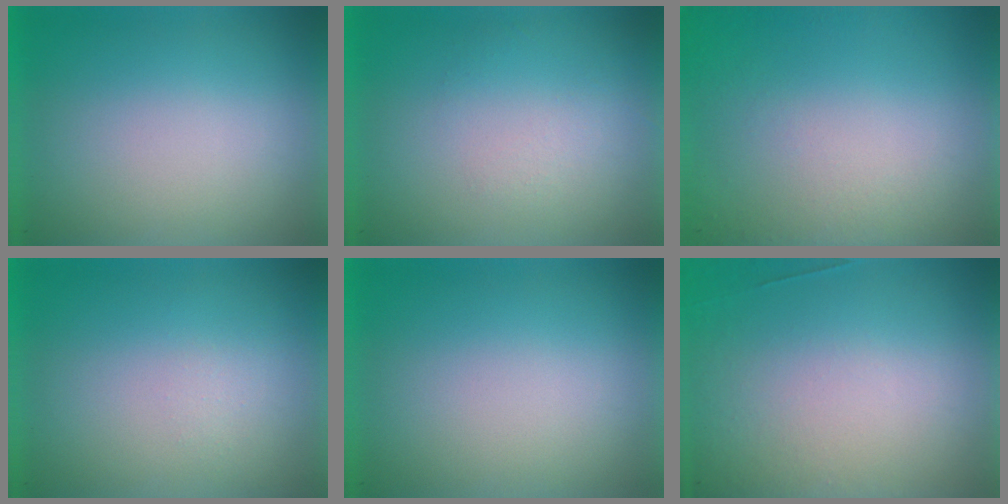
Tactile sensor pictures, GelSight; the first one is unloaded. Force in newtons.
{"total": 1.2}
{"total": 5.0}
{"total": 1.3}
{"total": 0.0}
{"total": 4.5}